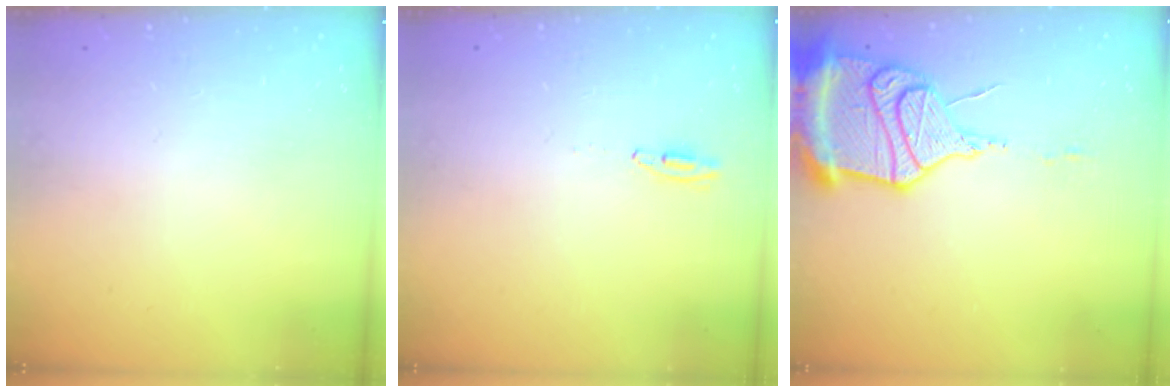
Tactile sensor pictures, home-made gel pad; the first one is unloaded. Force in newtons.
{"total": 2.9, "press": 2.7, "slide": 1.1}
{"total": 17.6, "press": 17.4, "slide": 2.2}